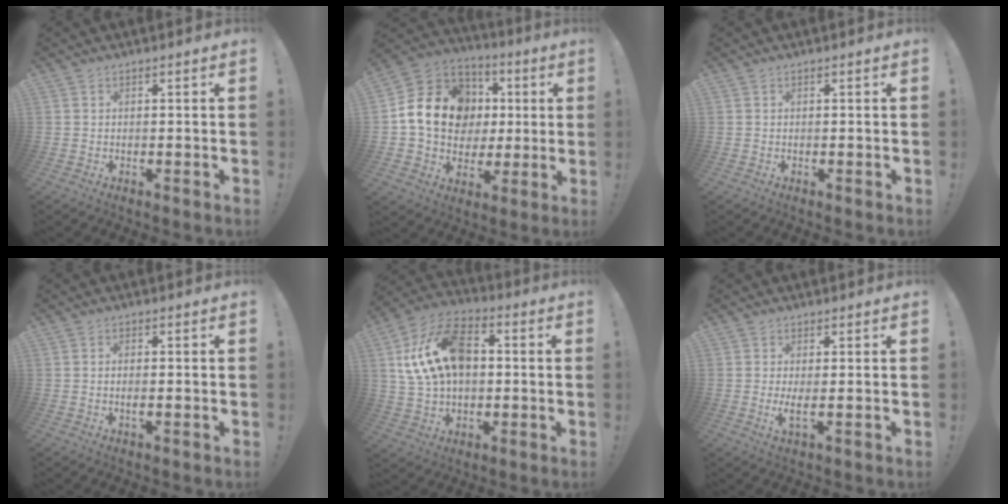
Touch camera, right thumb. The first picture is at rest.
{"total": 18.5, "force": [3.5, 15.0, 10.3], "torque": [-0.155, 0.003, 0.086]}
{"total": 0.0}
{"total": 1.6, "force": [-0.4, 0.3, 1.5], "torque": [-0.023, -0.002, -0.008]}
{"total": 19.2, "force": [3.6, 12.9, 13.7], "torque": [-0.236, 0.004, 0.070]}
{"total": 3.4, "force": [0.7, 0.1, 3.3], "torque": [-0.049, -0.019, 0.013]}